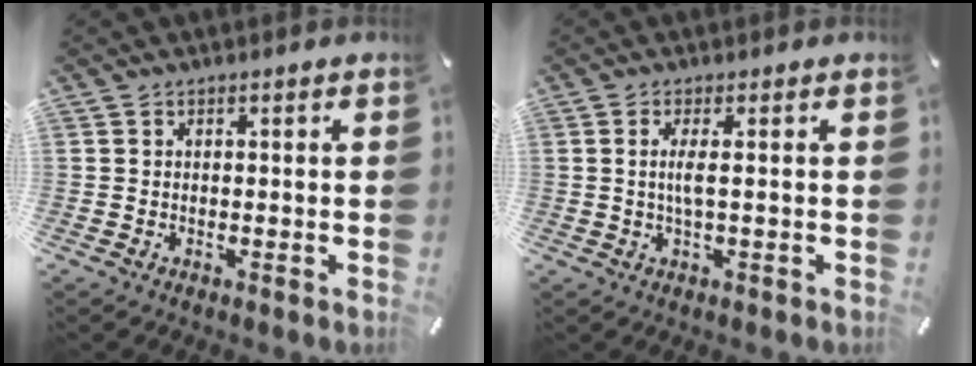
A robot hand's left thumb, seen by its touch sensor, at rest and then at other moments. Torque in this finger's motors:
{"motor_torque": [-0.03, -0.06, 0.03, -0.03, 0.09]}